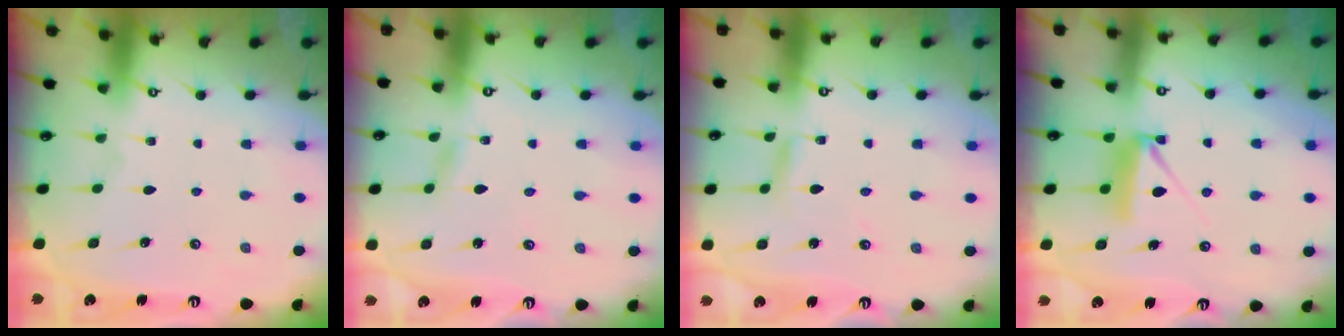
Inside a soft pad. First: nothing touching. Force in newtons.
{"total": 2.1, "press": 2.1, "slide": 0.2}
{"total": 2.7, "press": 2.7, "slide": 0.2}
{"total": 7.6, "press": 7.6, "slide": 0.4}